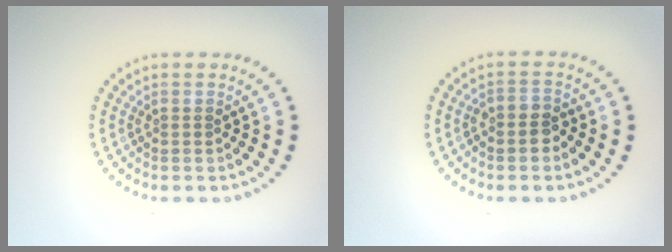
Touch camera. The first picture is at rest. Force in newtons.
{"total": 1.6, "press": 1.4, "slide": 0.7}